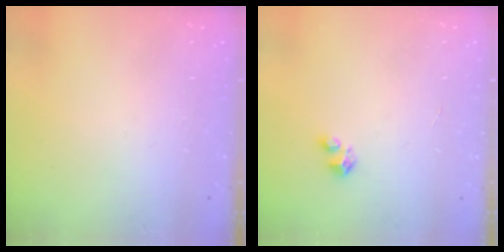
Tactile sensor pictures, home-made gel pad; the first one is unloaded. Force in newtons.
{"total": 3.0, "press": 2.9, "slide": 0.2}